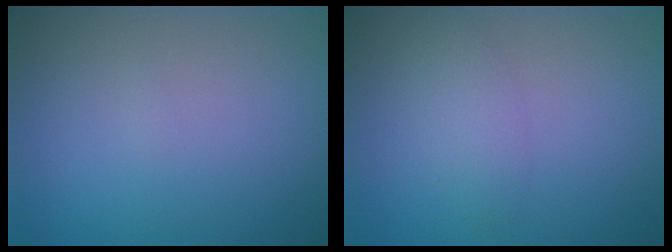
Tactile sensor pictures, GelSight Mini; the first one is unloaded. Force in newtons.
{"total": 1.8, "press": 1.8, "slide": 0.1}